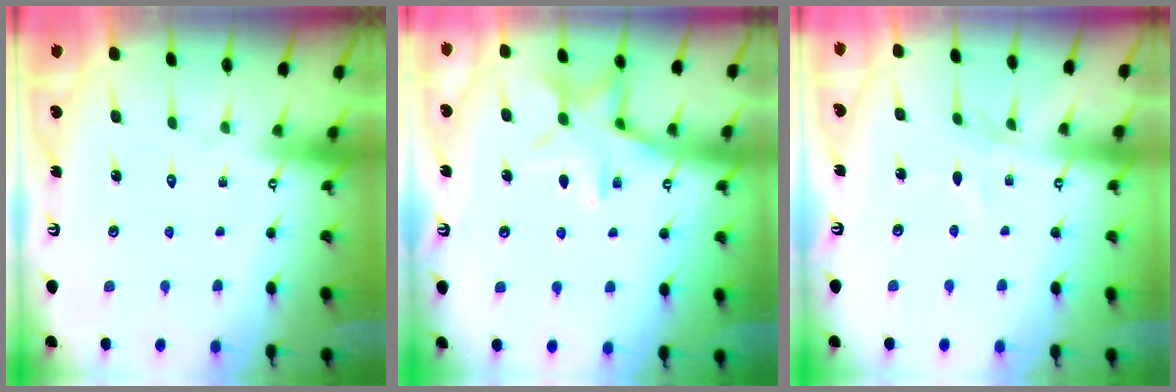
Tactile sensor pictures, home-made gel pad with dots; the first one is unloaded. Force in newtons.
{"total": 11.8, "press": 11.8, "slide": 0.8}
{"total": 3.2, "press": 3.2, "slide": 0.2}